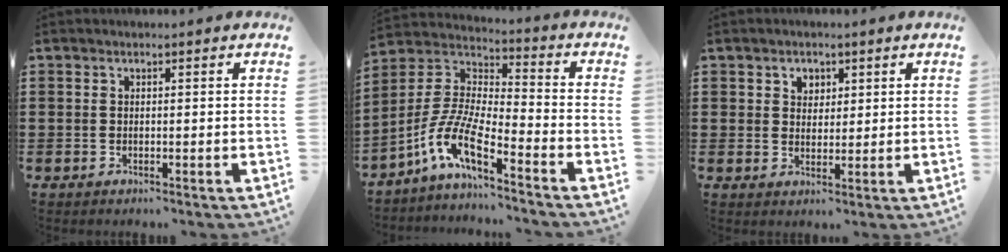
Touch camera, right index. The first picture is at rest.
{"total": 9.3, "force": [-6.3, 2.1, 6.6], "torque": [-0.174, -0.025, -0.133]}
{"total": 2.5, "force": [1.4, 2.0, 0.6], "torque": [-0.020, 0.011, 0.024]}